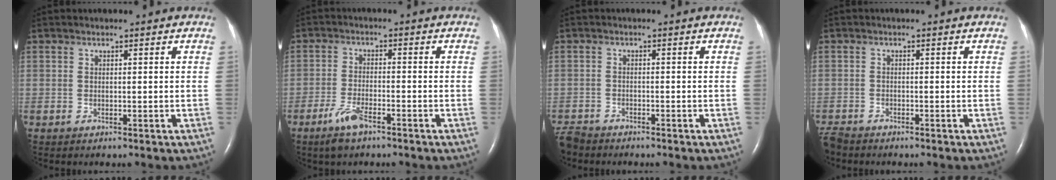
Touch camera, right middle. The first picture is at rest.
{"total": 4.6, "force": [-3.2, 1.1, 3.2], "torque": [-0.076, -0.005, -0.060]}
{"total": 3.6, "force": [-3.4, 1.0, 0.2], "torque": [-0.008, -0.011, -0.066]}
{"total": 2.9, "force": [-2.7, 0.7, 0.4], "torque": [-0.010, -0.010, -0.051]}